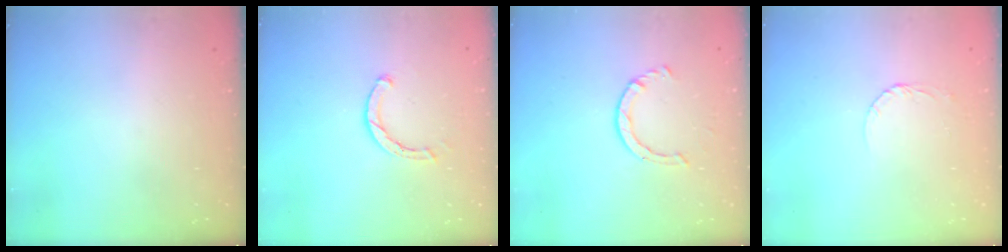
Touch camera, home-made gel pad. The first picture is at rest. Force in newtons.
{"total": 1.6, "press": 1.6, "slide": 0.2}
{"total": 2.9, "press": 2.9, "slide": 0.4}
{"total": 2.6, "press": 2.6, "slide": 0.1}